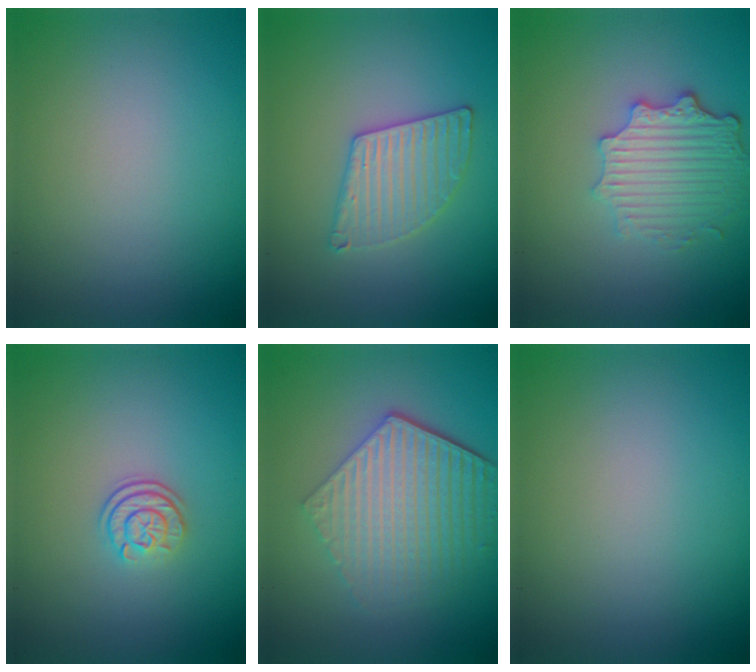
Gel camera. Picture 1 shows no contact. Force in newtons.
{"total": 3.0, "press": 3.0, "slide": 0.2}
{"total": 4.3, "press": 3.4, "slide": 2.7}
{"total": 2.4, "press": 1.8, "slide": 1.5}
{"total": 6.1, "press": 4.4, "slide": 4.1}
{"total": 0.0}